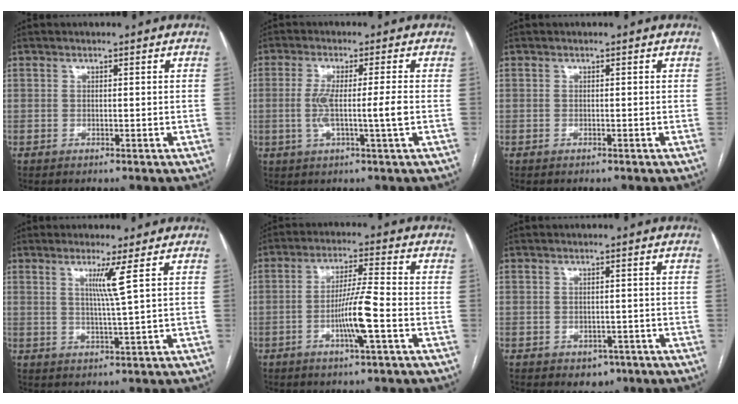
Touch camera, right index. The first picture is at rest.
{"total": 5.9, "force": [-0.9, -0.5, 5.8], "torque": [-0.117, -0.004, -0.015]}
{"total": 0.0}
{"total": 4.1, "force": [1.6, -1.5, 3.4], "torque": [-0.069, -0.010, 0.034]}
{"total": 7.8, "force": [-2.5, -0.4, 7.4], "torque": [-0.141, -0.002, -0.047]}
{"total": 2.8, "force": [-1.5, 2.0, 1.3], "torque": [-0.008, 0.003, -0.010]}